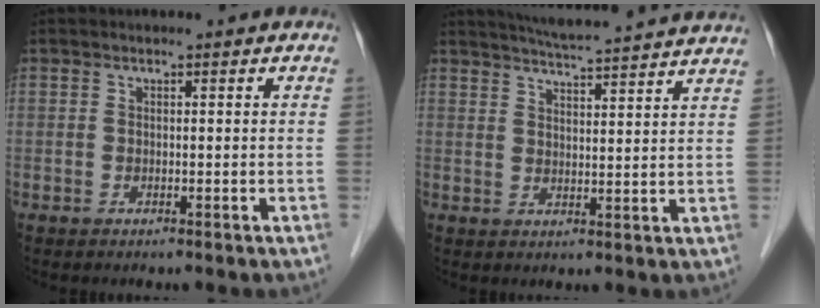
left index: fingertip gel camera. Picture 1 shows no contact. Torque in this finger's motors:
{"motor_torque": [0.70, -1.24, 0.00, 0.01]}